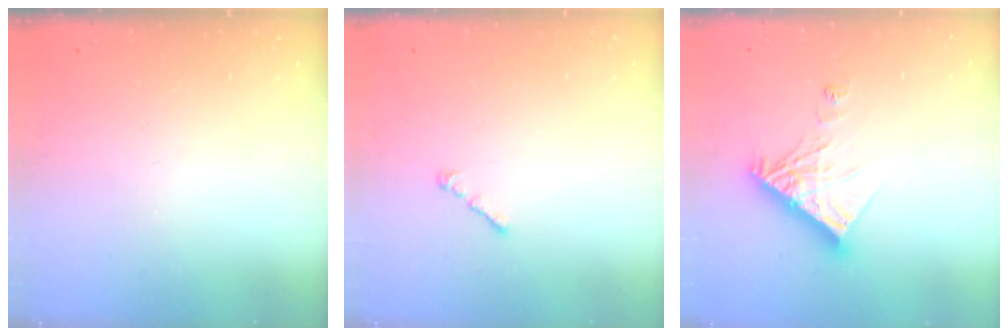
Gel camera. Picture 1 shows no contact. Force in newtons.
{"total": 1.0, "press": 0.9, "slide": 0.5}
{"total": 11.1, "press": 11.0, "slide": 1.3}